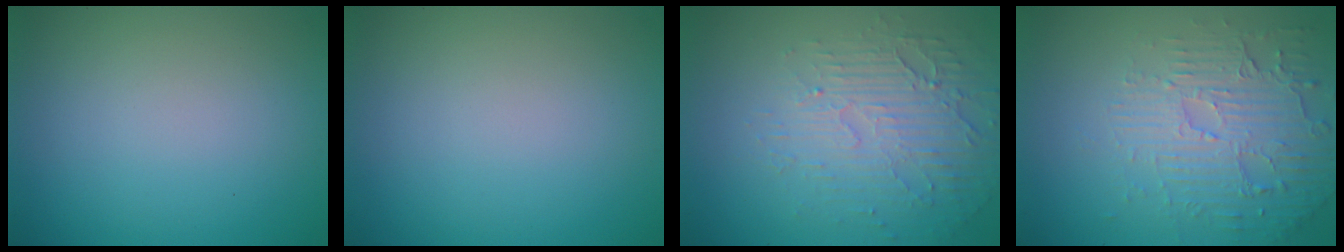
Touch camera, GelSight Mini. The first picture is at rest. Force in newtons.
{"total": 0.0}
{"total": 5.7, "press": 3.3, "slide": 4.7}
{"total": 6.0, "press": 3.7, "slide": 4.7}